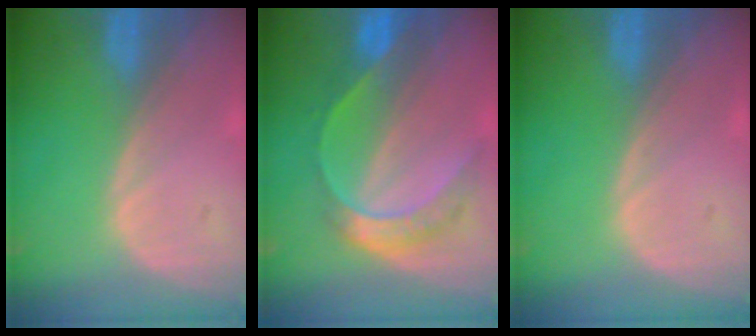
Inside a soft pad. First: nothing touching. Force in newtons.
{"total": 7.8, "press": 6.5, "slide": 4.4}
{"total": 0.0}